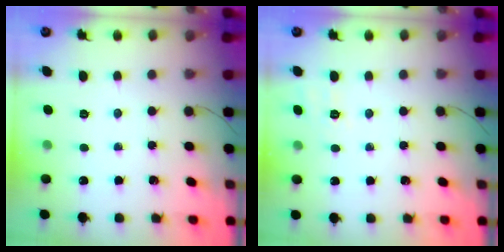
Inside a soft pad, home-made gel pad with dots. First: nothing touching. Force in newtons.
{"total": 2.7, "press": 1.6, "slide": 2.1}